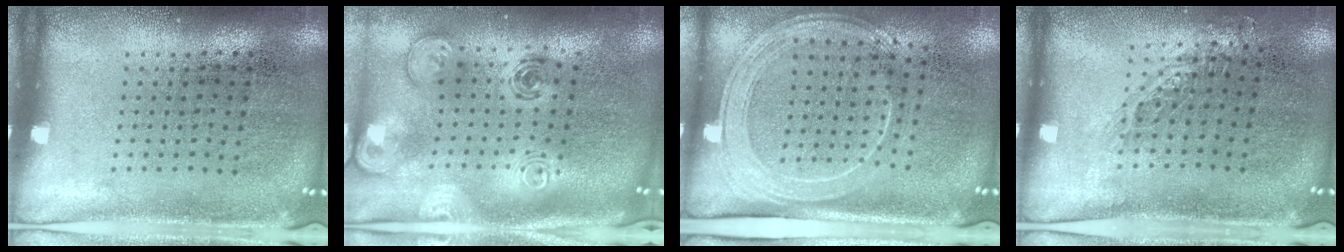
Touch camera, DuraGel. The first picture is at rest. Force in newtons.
{"total": 2.9, "press": 2.1, "slide": 2.1}
{"total": 2.0, "press": 1.7, "slide": 1.1}
{"total": 0.7, "press": 0.7, "slide": 0.1}